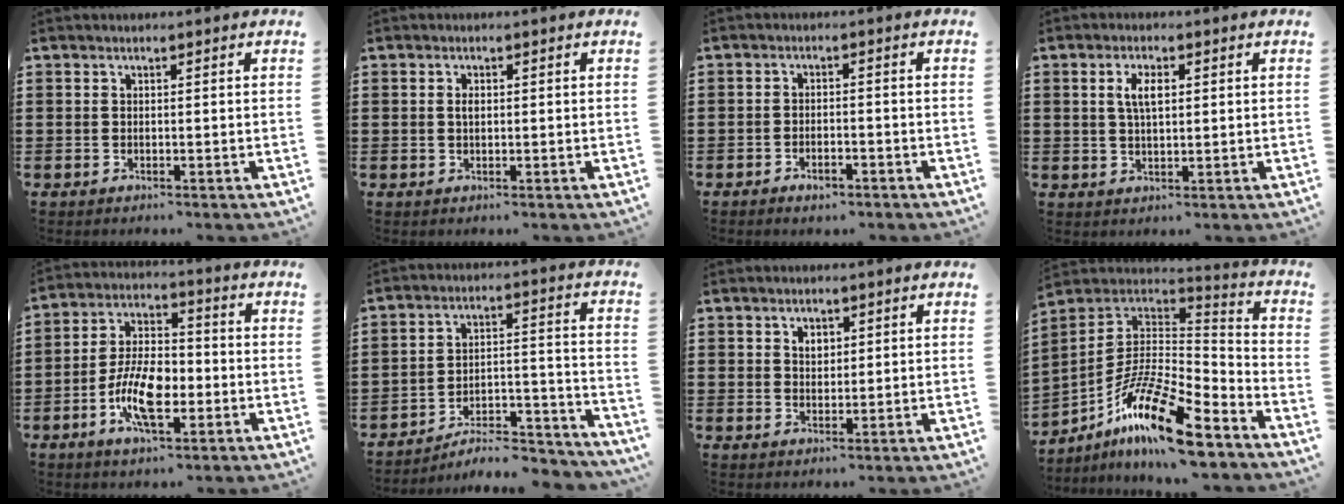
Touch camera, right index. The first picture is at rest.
{"total": 1.1, "force": [0.1, 0.6, 1.0], "torque": [-0.020, 0.003, 0.001]}
{"total": 2.1, "force": [-1.8, 0.5, 0.9], "torque": [-0.018, 0.000, -0.035]}
{"total": 3.8, "force": [0.9, 1.6, 3.3], "torque": [-0.069, 0.010, 0.013]}
{"total": 9.4, "force": [-3.4, 4.5, 7.6], "torque": [-0.166, 0.000, -0.065]}
{"total": 7.1, "force": [-6.5, 1.3, 2.3], "torque": [-0.029, 0.009, -0.125]}
{"total": 1.9, "force": [0.9, 1.4, 1.0], "torque": [-0.023, 0.007, 0.017]}
{"total": 16.2, "force": [-10.5, 3.6, 11.8], "torque": [-0.223, 0.020, -0.192]}